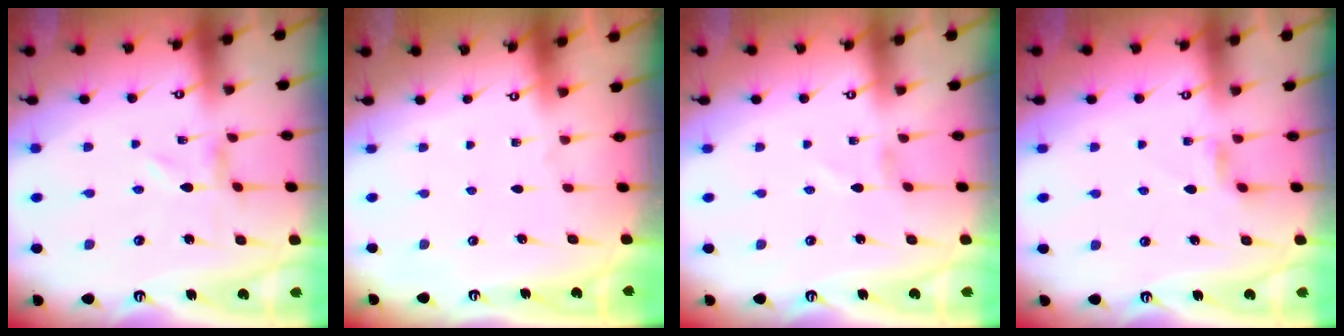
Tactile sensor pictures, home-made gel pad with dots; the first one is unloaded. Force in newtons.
{"total": 0.0}
{"total": 1.0, "press": 1.0, "slide": 0.1}
{"total": 2.5, "press": 2.5, "slide": 0.4}